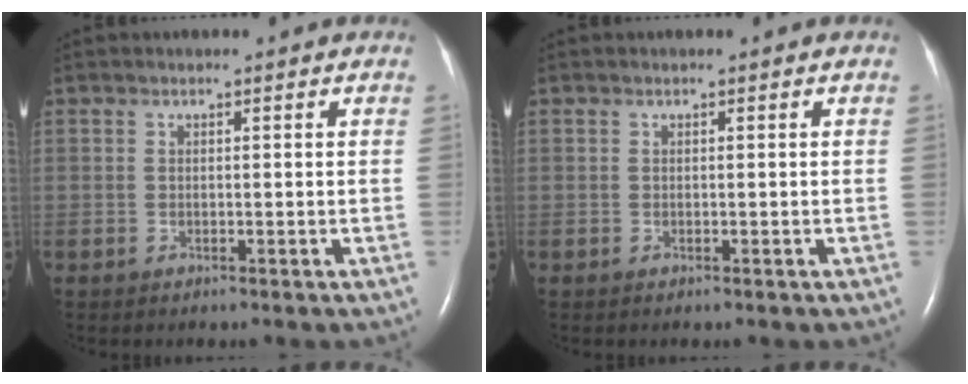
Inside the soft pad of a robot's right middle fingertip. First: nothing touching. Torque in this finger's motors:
{"motor_torque": [-0.05, 0.08, 0.00, 0.00]}